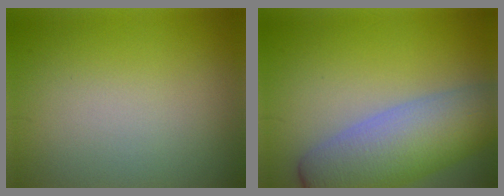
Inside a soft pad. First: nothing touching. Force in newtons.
{"total": 9.1, "press": 9.1, "slide": 0.4}